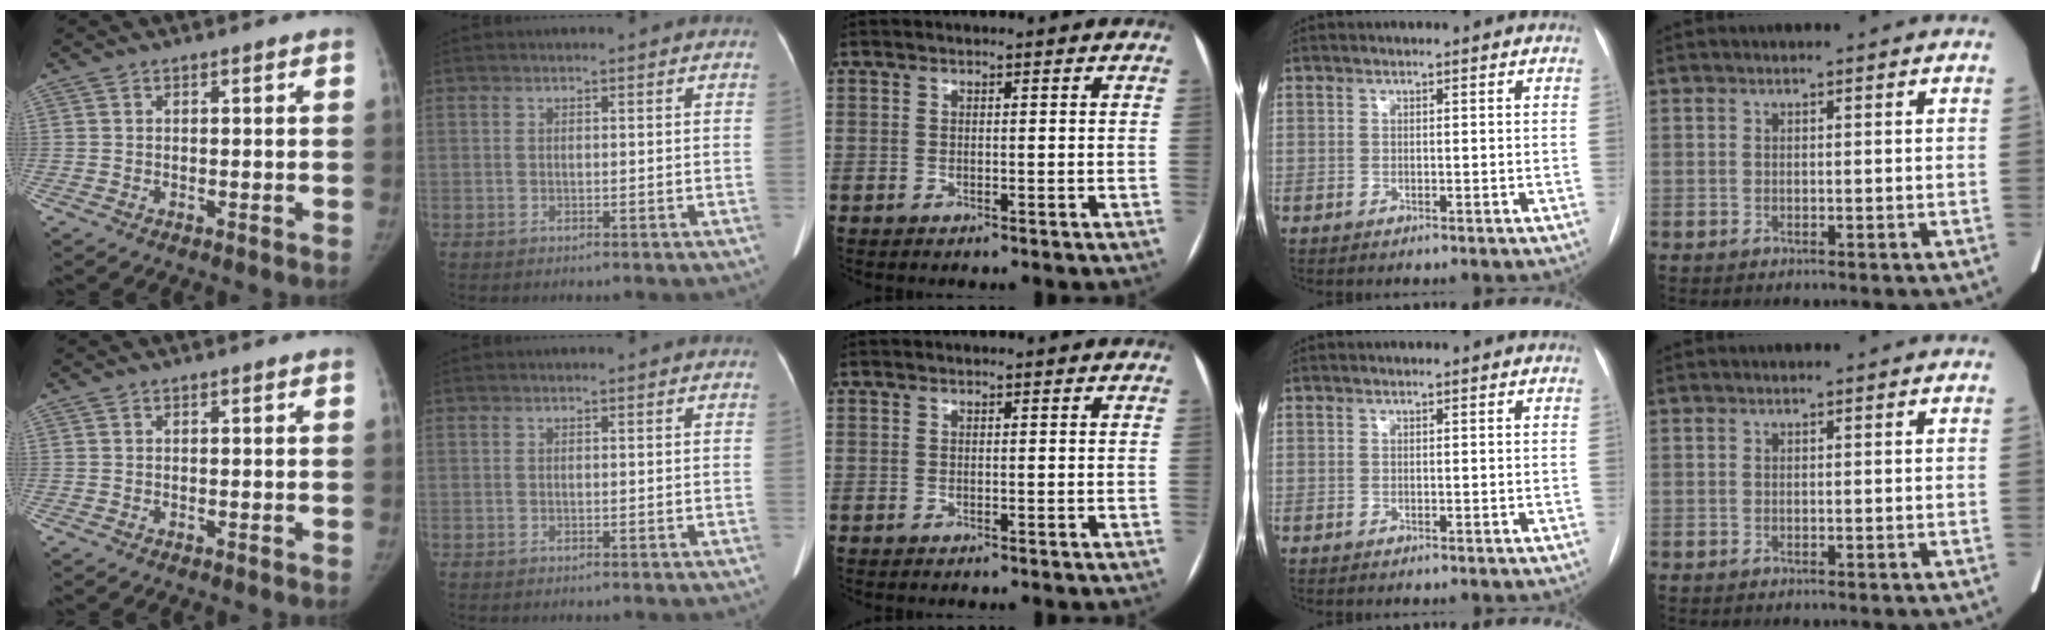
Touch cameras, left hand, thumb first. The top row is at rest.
{}